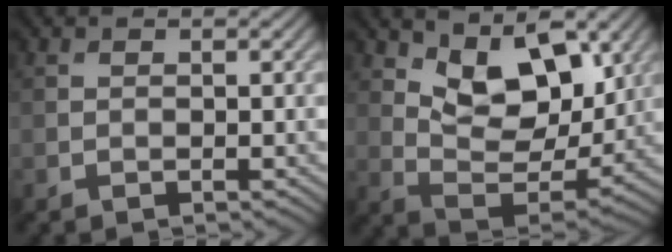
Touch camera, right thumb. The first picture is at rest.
{"total": 11.0, "force": [5.6, 5.6, 7.7], "torque": [-0.150, -0.017, 0.098]}